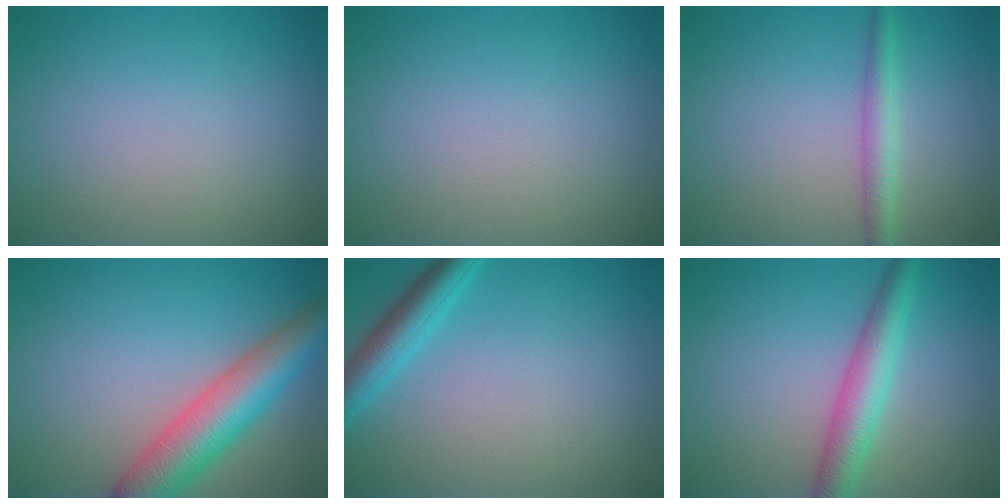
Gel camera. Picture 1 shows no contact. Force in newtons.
{"total": 0.0}
{"total": 2.4, "press": 2.4, "slide": 0.0}
{"total": 7.1, "press": 7.1, "slide": 0.3}
{"total": 3.4, "press": 3.4, "slide": 0.2}
{"total": 4.3, "press": 4.3, "slide": 0.1}